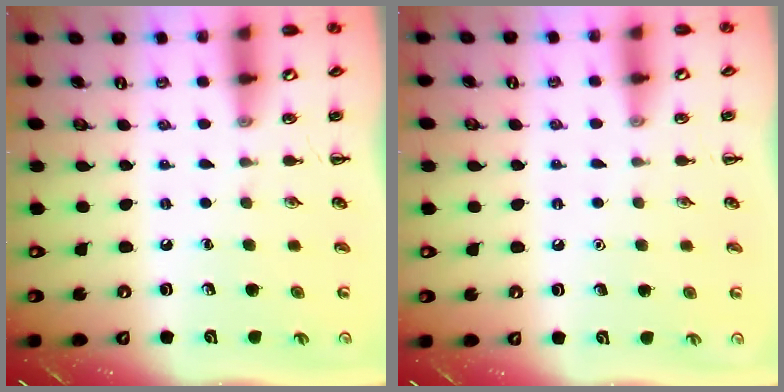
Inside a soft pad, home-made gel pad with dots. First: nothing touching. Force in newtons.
{"total": 1.5, "press": 1.5, "slide": 0.1}